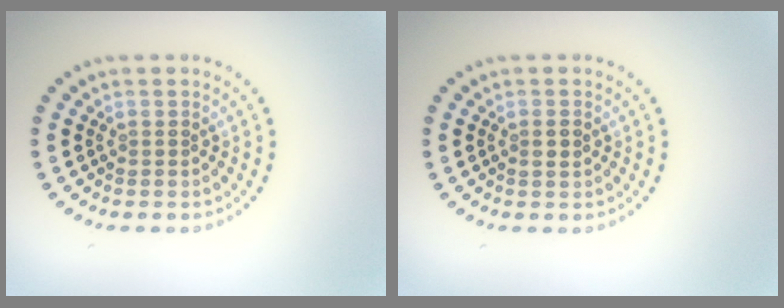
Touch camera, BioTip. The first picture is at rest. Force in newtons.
{"total": 0.9, "press": 0.9, "slide": 0.2}